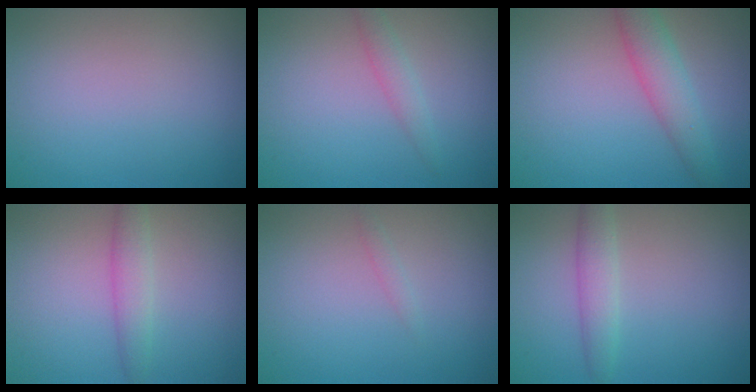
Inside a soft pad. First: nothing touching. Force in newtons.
{"total": 1.5, "press": 1.5, "slide": 0.0}
{"total": 3.5, "press": 3.5, "slide": 0.0}
{"total": 2.2, "press": 2.2, "slide": 0.0}
{"total": 0.6, "press": 0.6, "slide": 0.0}
{"total": 2.1, "press": 2.1, "slide": 0.1}